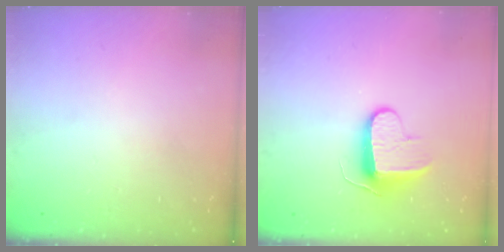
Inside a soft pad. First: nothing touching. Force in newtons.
{"total": 9.2, "press": 9.2, "slide": 0.3}